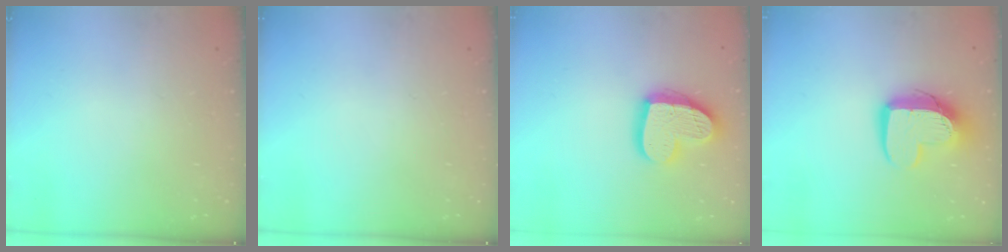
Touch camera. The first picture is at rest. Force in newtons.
{"total": 0.0}
{"total": 17.2, "press": 17.1, "slide": 1.5}
{"total": 13.2, "press": 13.2, "slide": 1.1}